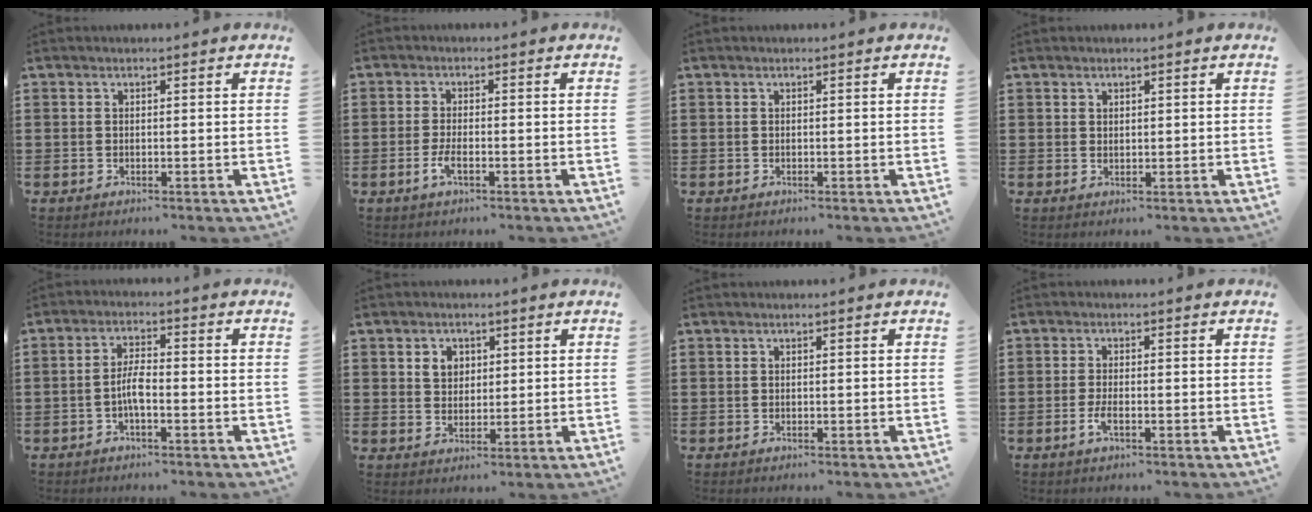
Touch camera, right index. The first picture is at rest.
{"total": 2.7, "force": [-1.1, 0.7, 2.3], "torque": [-0.054, -0.004, -0.025]}
{"total": 0.0}
{"total": 1.0, "force": [0.7, 0.6, 0.2], "torque": [-0.005, 0.001, 0.015]}
{"total": 3.8, "force": [-1.1, 1.0, 3.5], "torque": [-0.076, -0.001, -0.026]}
{"total": 3.1, "force": [1.3, 2.6, 1.2], "torque": [-0.035, 0.011, 0.022]}
{"total": 0.0}
{"total": 2.2, "force": [-1.0, 0.6, 1.9], "torque": [-0.041, -0.002, -0.020]}